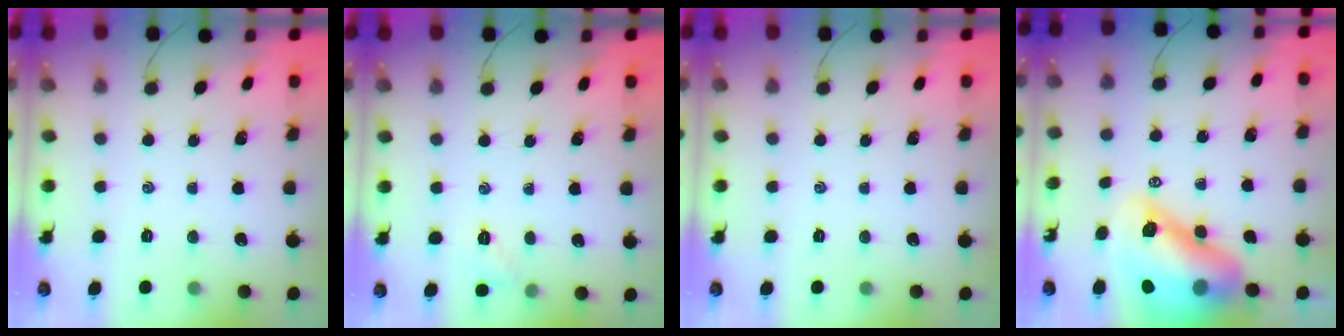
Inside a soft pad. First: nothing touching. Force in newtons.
{"total": 3.9, "press": 3.7, "slide": 1.0}
{"total": 0.0}
{"total": 15.9, "press": 15.3, "slide": 4.5}